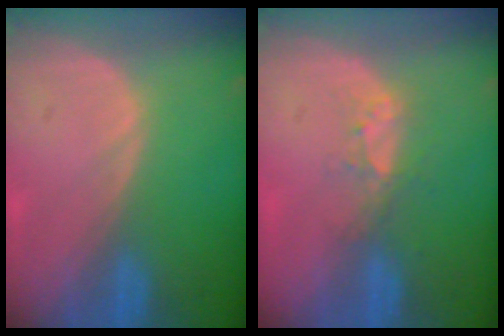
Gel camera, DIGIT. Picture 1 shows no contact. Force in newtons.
{"total": 3.3, "press": 2.8, "slide": 1.7}